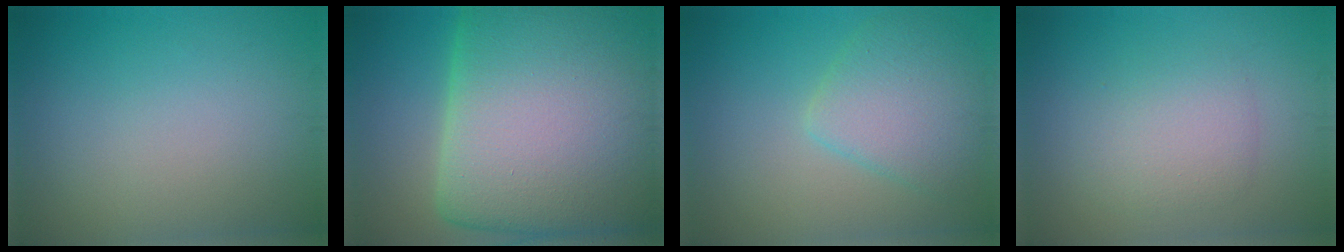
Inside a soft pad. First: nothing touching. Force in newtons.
{"total": 24.4, "press": 24.3, "slide": 0.7}
{"total": 4.6, "press": 4.6, "slide": 0.2}
{"total": 2.9, "press": 2.9, "slide": 0.2}